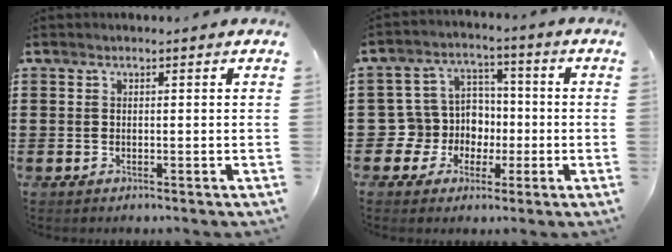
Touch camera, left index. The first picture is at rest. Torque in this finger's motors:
{"motor_torque": [0.14, 0.65, 0.13, -0.01]}